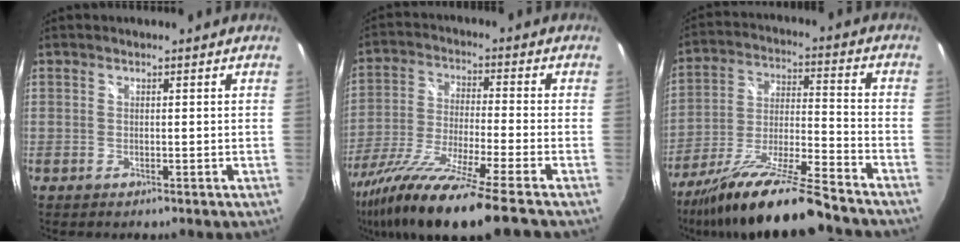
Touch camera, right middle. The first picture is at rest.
{"total": 18.6, "force": [-14.4, -0.6, 11.8], "torque": [-0.234, -0.058, -0.256]}
{"total": 18.0, "force": [-14.6, 0.7, 10.5], "torque": [-0.206, -0.031, -0.256]}